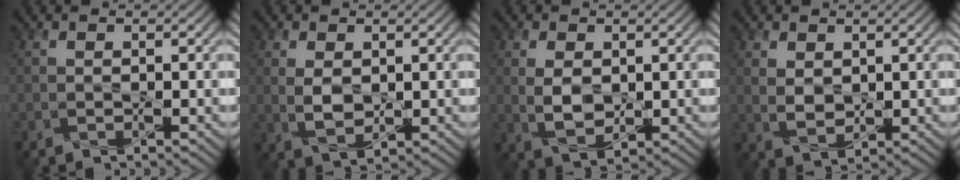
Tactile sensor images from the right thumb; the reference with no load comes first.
{"total": 3.8, "force": [0.8, 2.3, 2.9], "torque": [-0.069, -0.002, 0.019]}
{"total": 4.6, "force": [0.6, 2.9, 3.5], "torque": [-0.082, -0.003, 0.016]}
{"total": 3.1, "force": [1.4, 2.0, 1.9], "torque": [-0.050, -0.004, 0.030]}